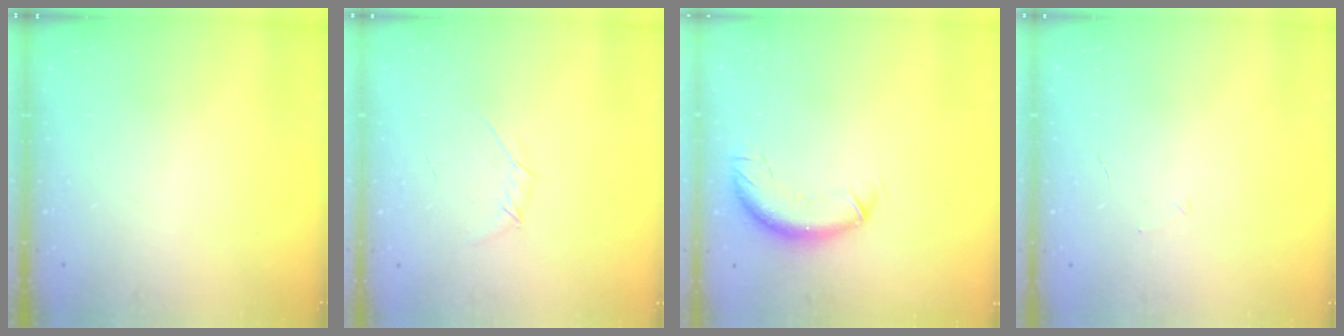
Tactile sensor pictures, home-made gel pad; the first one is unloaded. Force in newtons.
{"total": 3.0, "press": 2.9, "slide": 0.6}
{"total": 9.2, "press": 9.1, "slide": 1.8}
{"total": 2.4, "press": 2.3, "slide": 0.8}